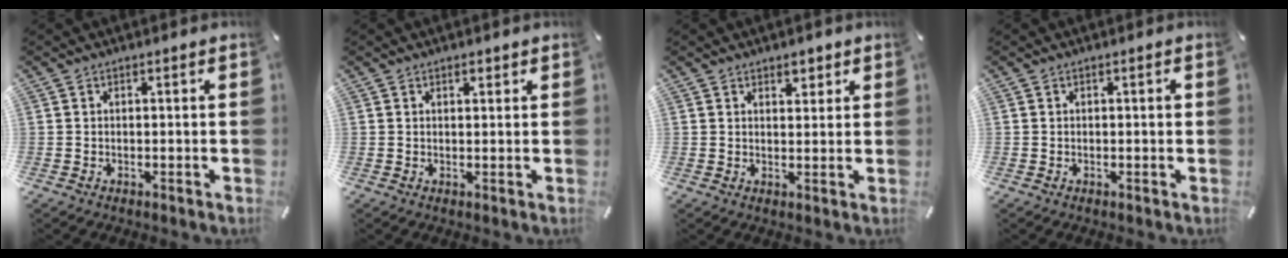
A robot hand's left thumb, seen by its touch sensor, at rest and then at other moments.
{"total": 1.3, "force": [0.9, 0.6, 0.7], "torque": [-0.015, 0.001, 0.017]}
{"total": 2.8, "force": [2.0, 1.7, 0.9], "torque": [0.003, -0.008, 0.032]}
{"total": 0.7, "force": [0.1, 0.2, 0.6], "torque": [-0.012, 0.001, 0.000]}